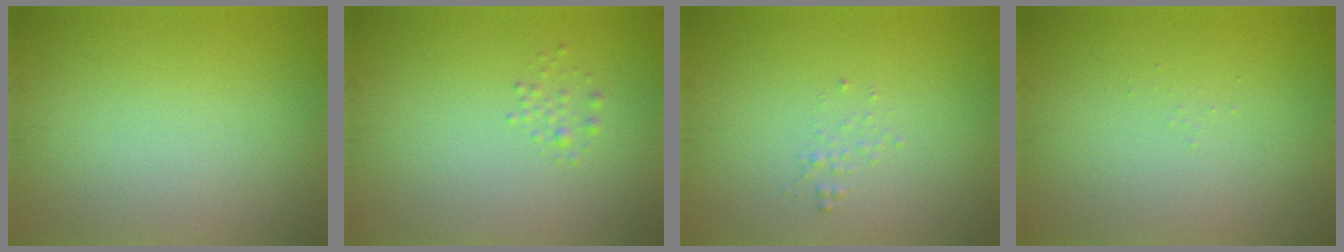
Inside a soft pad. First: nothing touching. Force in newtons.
{"total": 0.9, "press": 0.9, "slide": 0.1}
{"total": 0.6, "press": 0.6, "slide": 0.1}
{"total": 0.0}